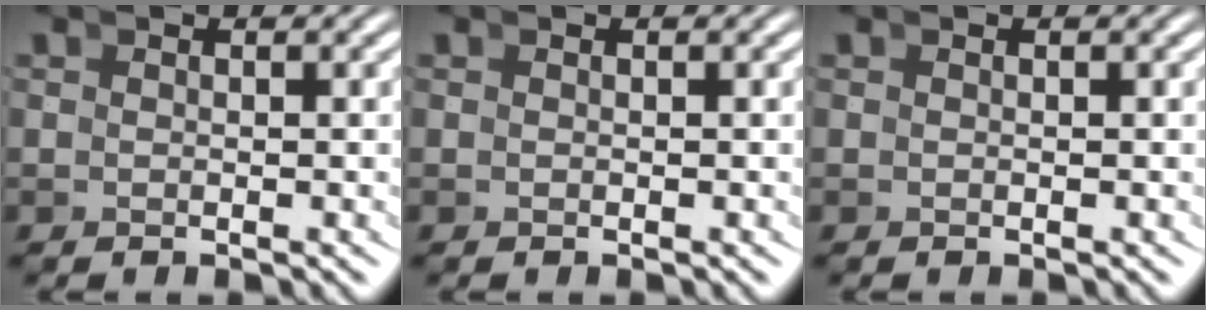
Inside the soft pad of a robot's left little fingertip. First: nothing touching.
{"total": 0.0}
{"total": 0.0}